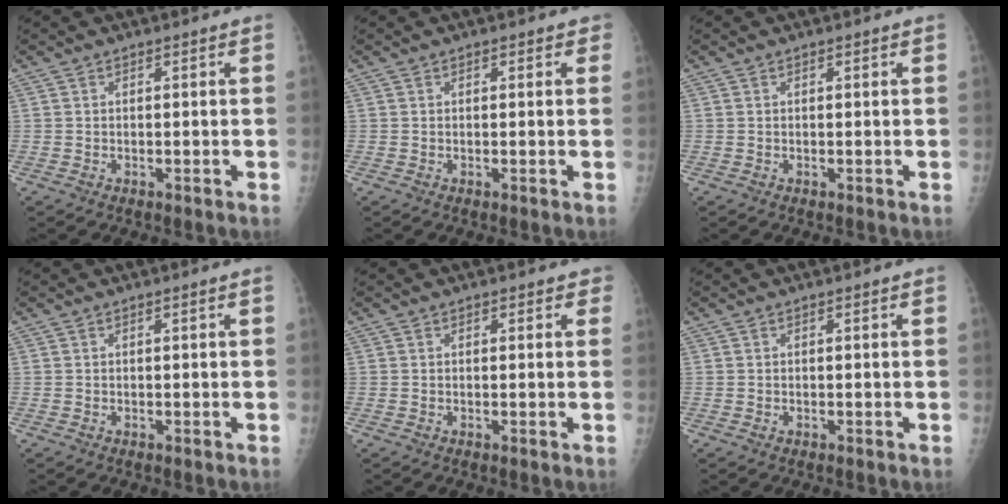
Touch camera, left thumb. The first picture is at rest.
{"total": 1.2, "force": [0.8, 0.9, 0.3], "torque": [0.016, -0.001, 0.003]}
{"total": 0.0}
{"total": 0.0}
{"total": 1.6, "force": [1.0, 1.2, 0.4], "torque": [0.021, -0.002, 0.004]}
{"total": 0.0}